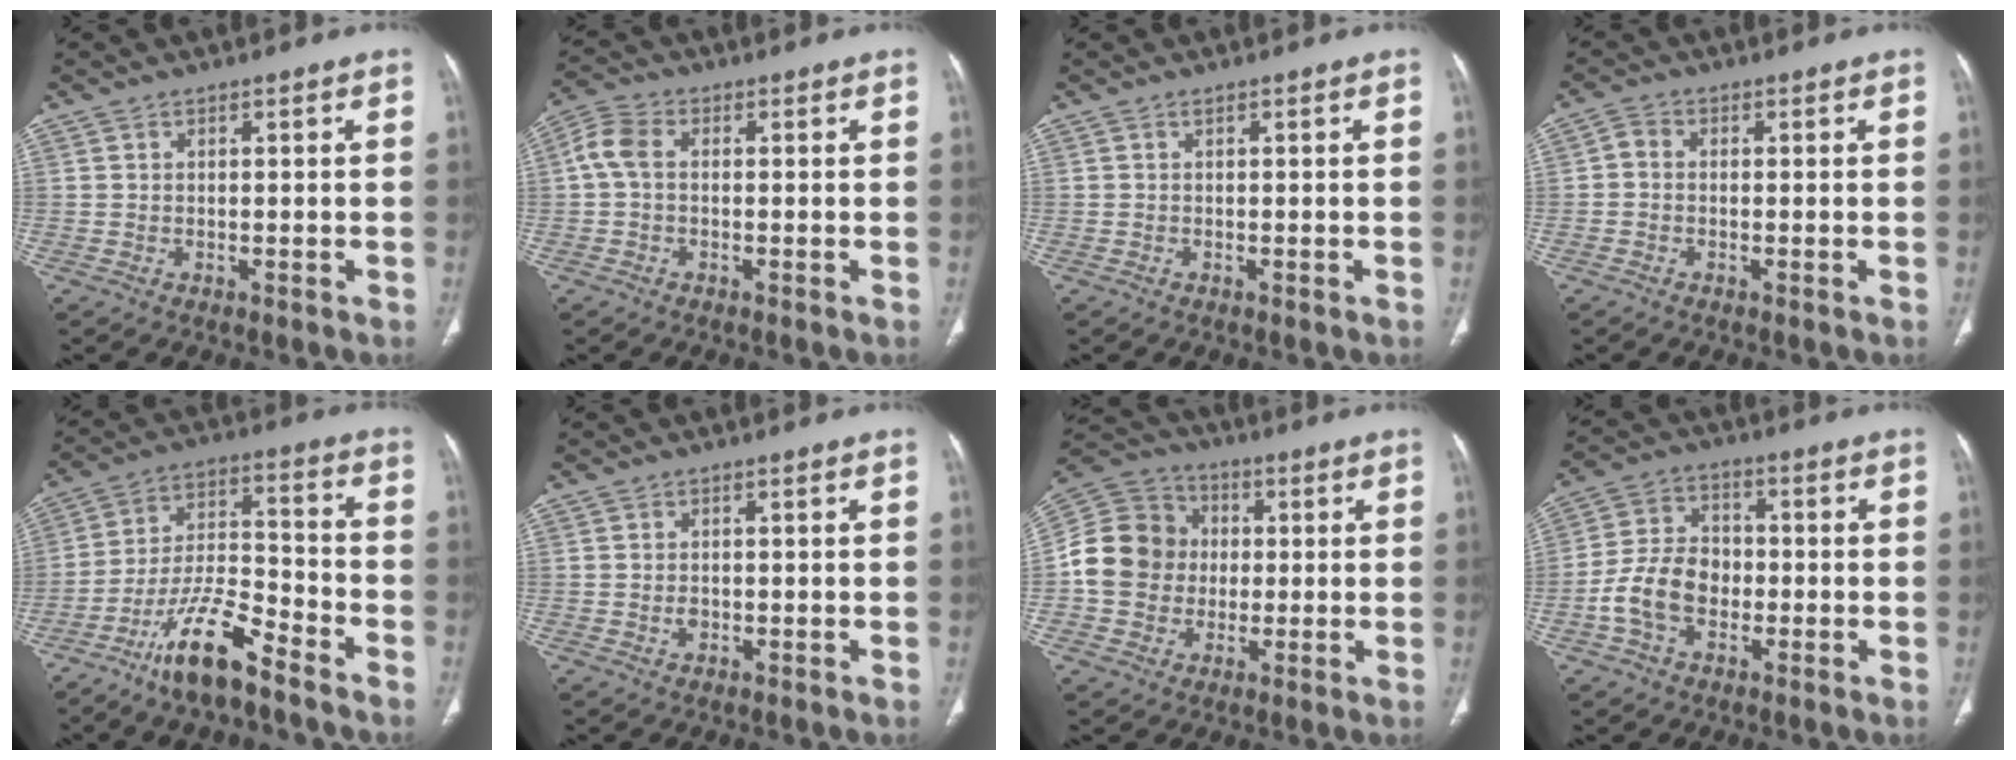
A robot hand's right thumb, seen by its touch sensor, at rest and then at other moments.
{"total": 4.9, "force": [0.3, 3.3, 3.6], "torque": [-0.081, 0.014, -0.002]}
{"total": 0.0}
{"total": 2.1, "force": [-0.4, 1.5, 1.3], "torque": [-0.020, 0.006, -0.017]}
{"total": 13.5, "force": [-9.6, 3.4, 8.8], "torque": [-0.167, 0.066, -0.179]}
{"total": 1.4, "force": [-0.2, 1.0, 0.9], "torque": [-0.014, 0.001, -0.003]}
{"total": 13.9, "force": [-0.5, 12.5, 6.0], "torque": [-0.101, 0.029, -0.013]}
{"total": 10.2, "force": [-2.6, 7.4, 6.6], "torque": [-0.117, 0.031, -0.055]}